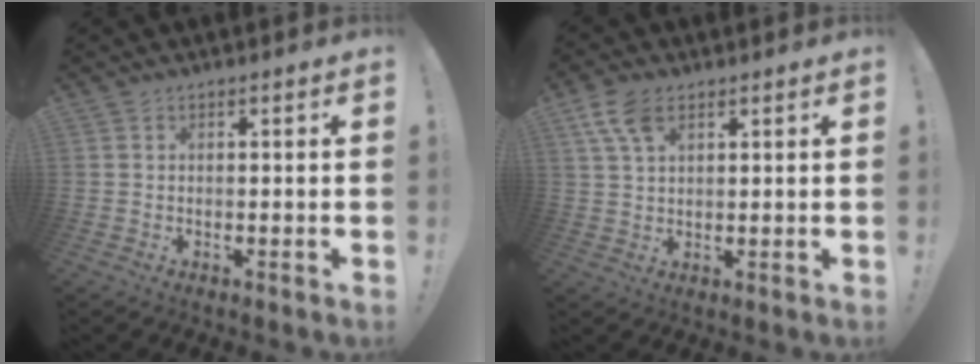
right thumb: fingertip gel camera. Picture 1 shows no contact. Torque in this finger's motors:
{"motor_torque": [0.02, 0.02, 0.13, -0.05, 0.05]}